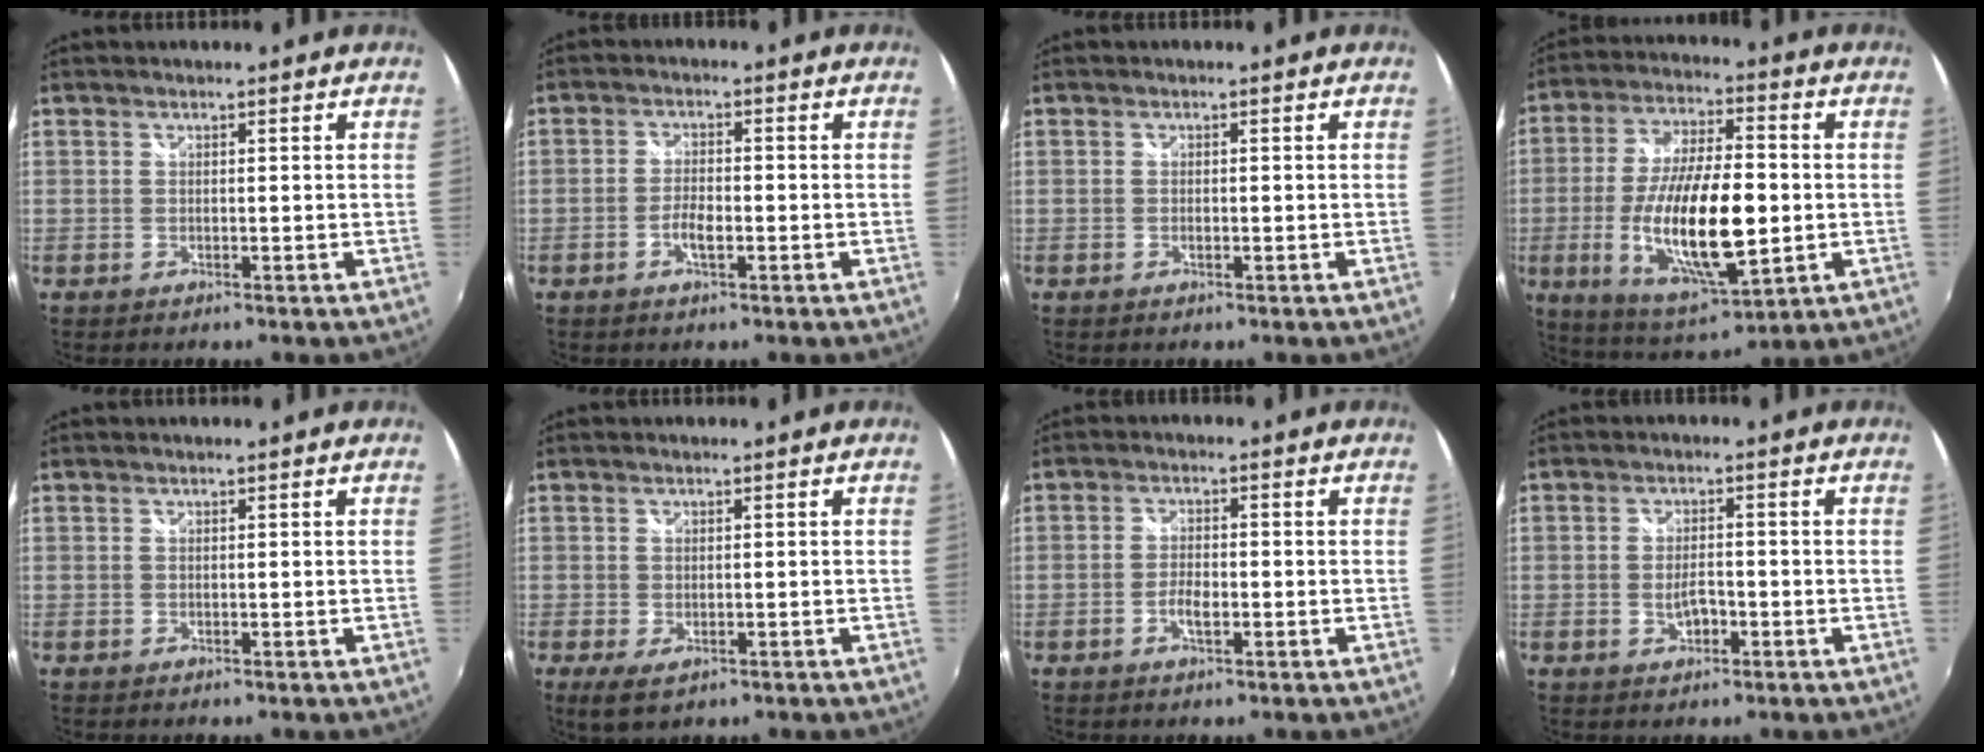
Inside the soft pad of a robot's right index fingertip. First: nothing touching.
{"total": 3.4, "force": [-1.5, 1.2, 2.9], "torque": [-0.063, 0.000, -0.028]}
{"total": 0.7, "force": [-0.3, 0.4, 0.5], "torque": [-0.011, -0.002, -0.005]}
{"total": 20.4, "force": [-3.2, 7.4, 18.7], "torque": [-0.365, -0.023, -0.045]}
{"total": 0.0}
{"total": 3.4, "force": [-1.4, 1.9, 2.5], "torque": [-0.051, -0.013, -0.019]}
{"total": 3.2, "force": [-1.3, 1.3, 2.6], "torque": [-0.056, -0.001, -0.025]}
{"total": 3.3, "force": [-1.2, 1.7, 2.5], "torque": [-0.048, -0.002, -0.019]}